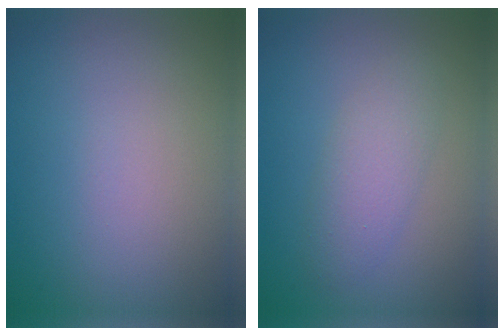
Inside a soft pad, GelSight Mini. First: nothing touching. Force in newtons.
{"total": 2.6, "press": 2.6, "slide": 0.0}